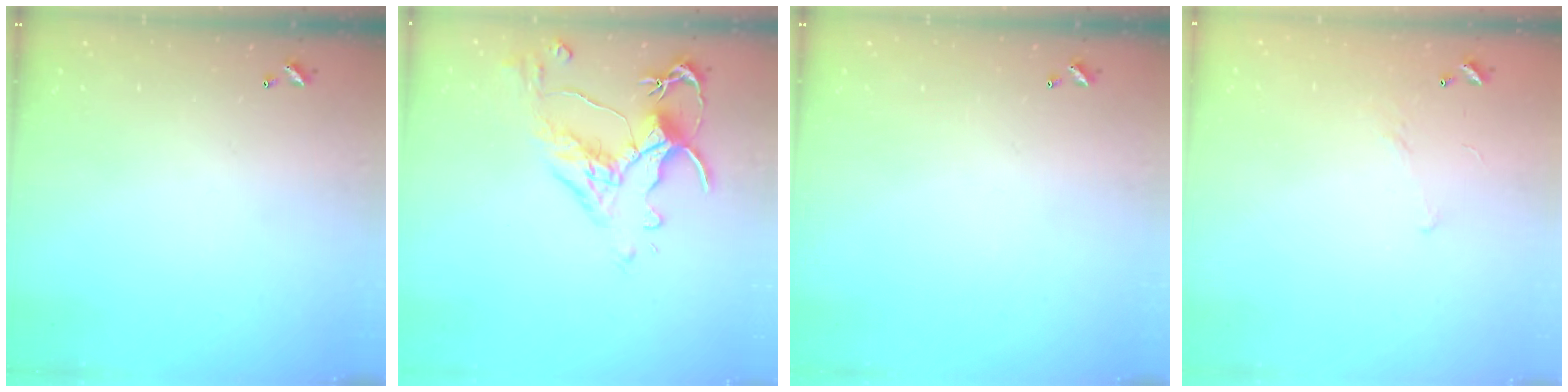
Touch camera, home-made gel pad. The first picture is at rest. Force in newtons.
{"total": 3.5, "press": 3.2, "slide": 1.5}
{"total": 0.0}
{"total": 7.0, "press": 7.0, "slide": 0.7}